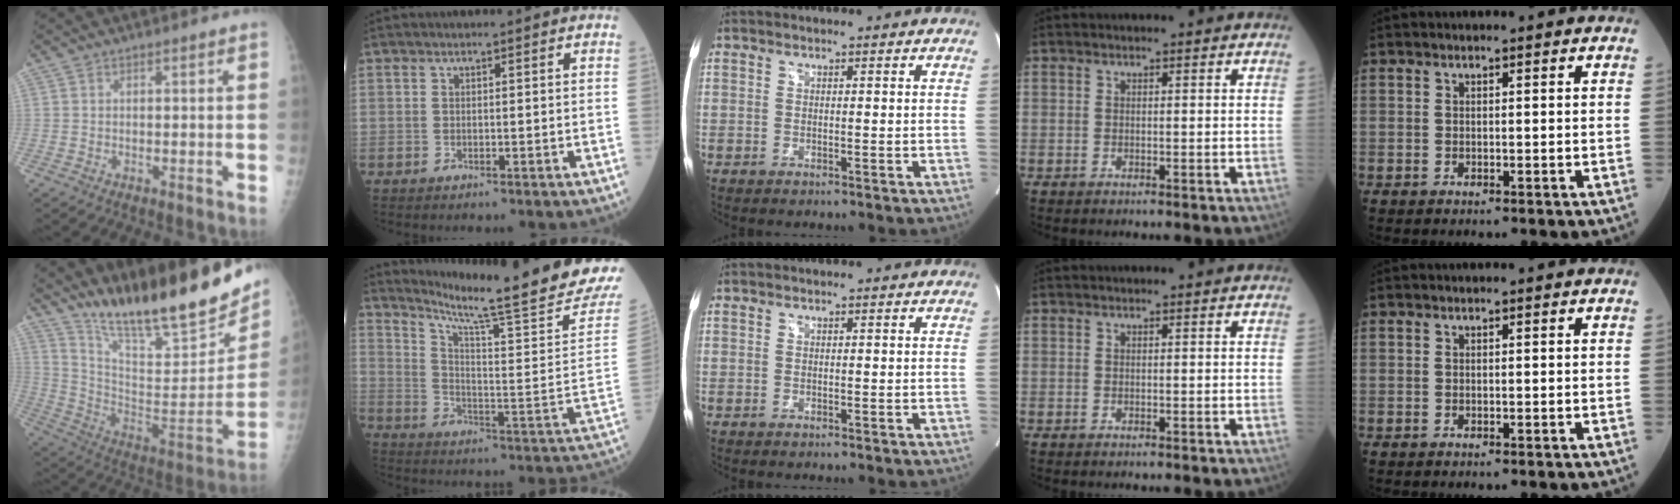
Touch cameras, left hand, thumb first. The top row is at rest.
{"thumb": {"total": 28.3, "force": [22.2, 5.9, 16.4], "torque": [-0.235, -0.107, 0.354]}, "index": {"total": 21.9, "force": [18.3, -1.8, 11.9], "torque": [-0.191, -0.081, 0.249]}}